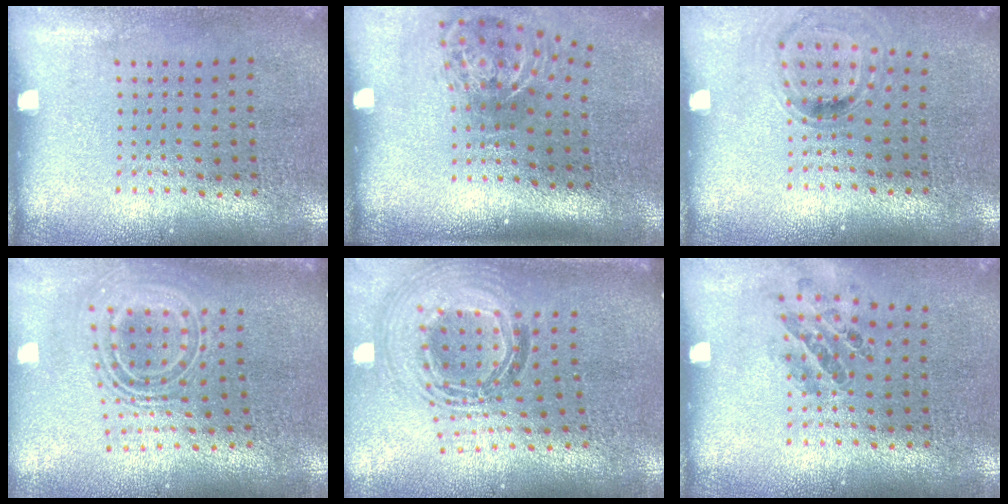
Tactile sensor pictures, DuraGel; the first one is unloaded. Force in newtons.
{"total": 2.2, "press": 1.3, "slide": 1.8}
{"total": 0.8, "press": 0.8, "slide": 0.2}
{"total": 2.3, "press": 1.7, "slide": 1.6}
{"total": 1.7, "press": 1.5, "slide": 0.9}
{"total": 0.8, "press": 0.8, "slide": 0.2}